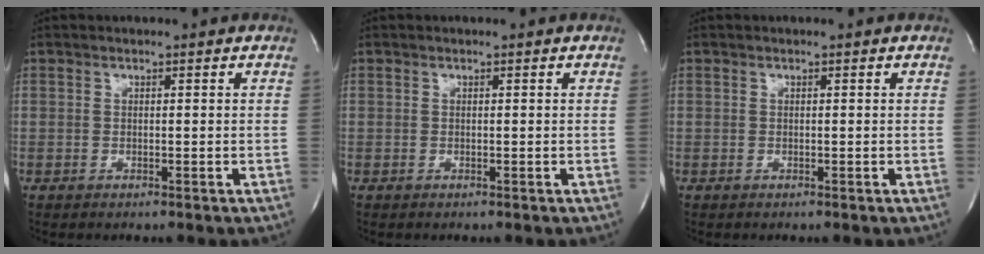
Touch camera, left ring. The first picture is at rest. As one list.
[{"total": 0.0}, {"total": 0.0}]